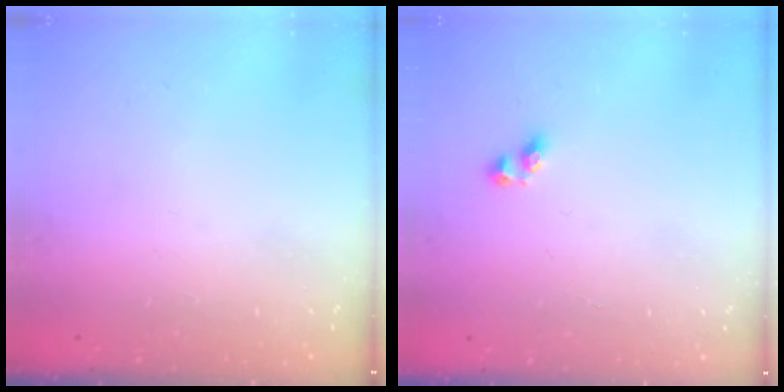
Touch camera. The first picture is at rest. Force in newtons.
{"total": 3.5, "press": 3.4, "slide": 0.9}